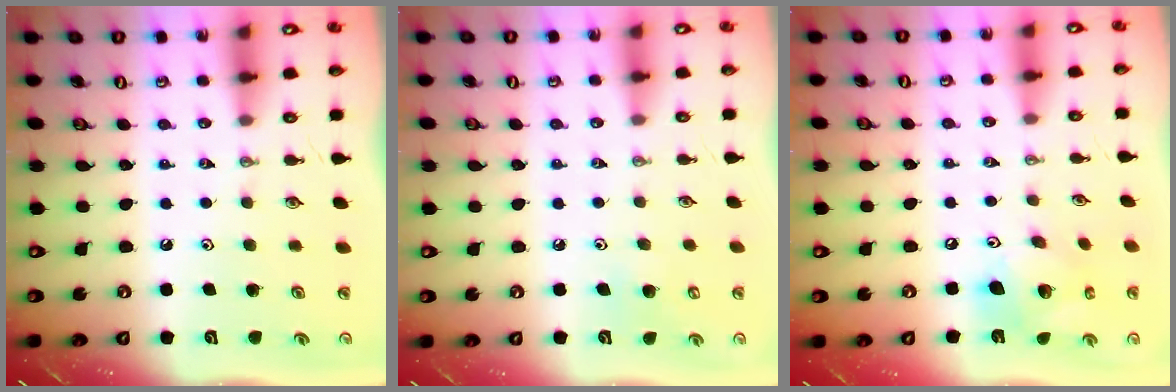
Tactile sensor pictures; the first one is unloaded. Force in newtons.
{"total": 5.1, "press": 5.1, "slide": 0.5}
{"total": 13.6, "press": 13.5, "slide": 1.4}